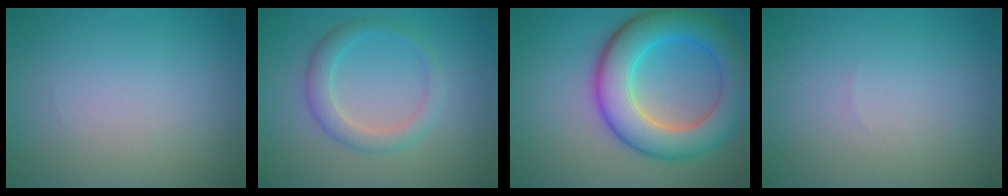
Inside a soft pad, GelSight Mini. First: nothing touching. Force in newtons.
{"total": 2.7, "press": 2.7, "slide": 0.2}
{"total": 8.7, "press": 8.7, "slide": 0.5}
{"total": 0.0}